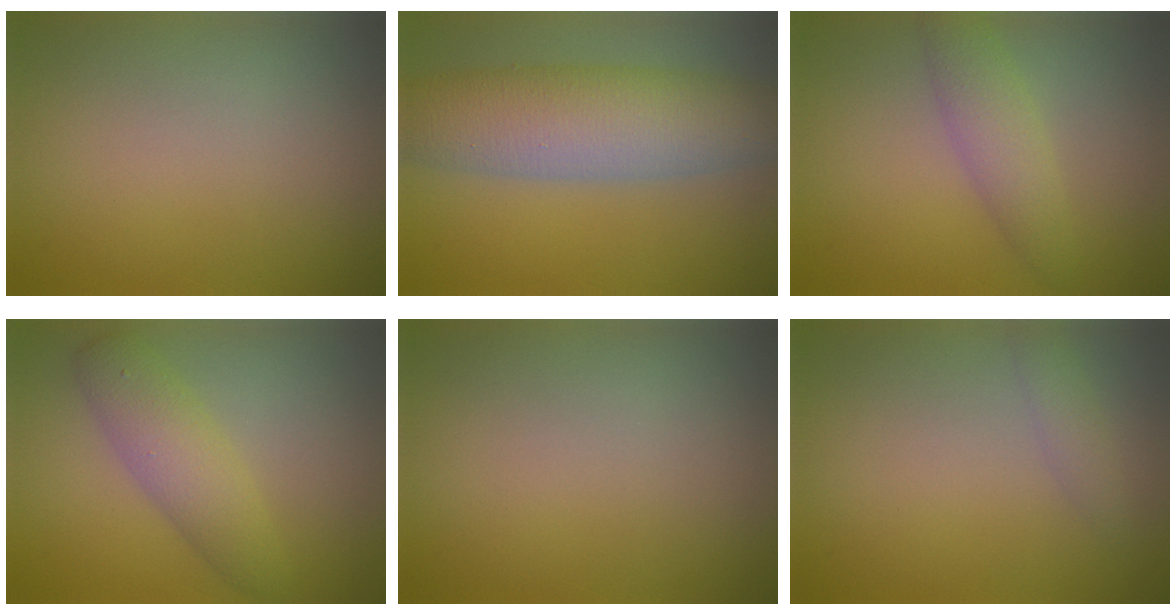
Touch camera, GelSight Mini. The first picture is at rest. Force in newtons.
{"total": 8.6, "press": 8.6, "slide": 0.2}
{"total": 2.9, "press": 2.9, "slide": 0.0}
{"total": 3.9, "press": 3.9, "slide": 0.0}
{"total": 0.0}
{"total": 1.3, "press": 1.3, "slide": 0.0}